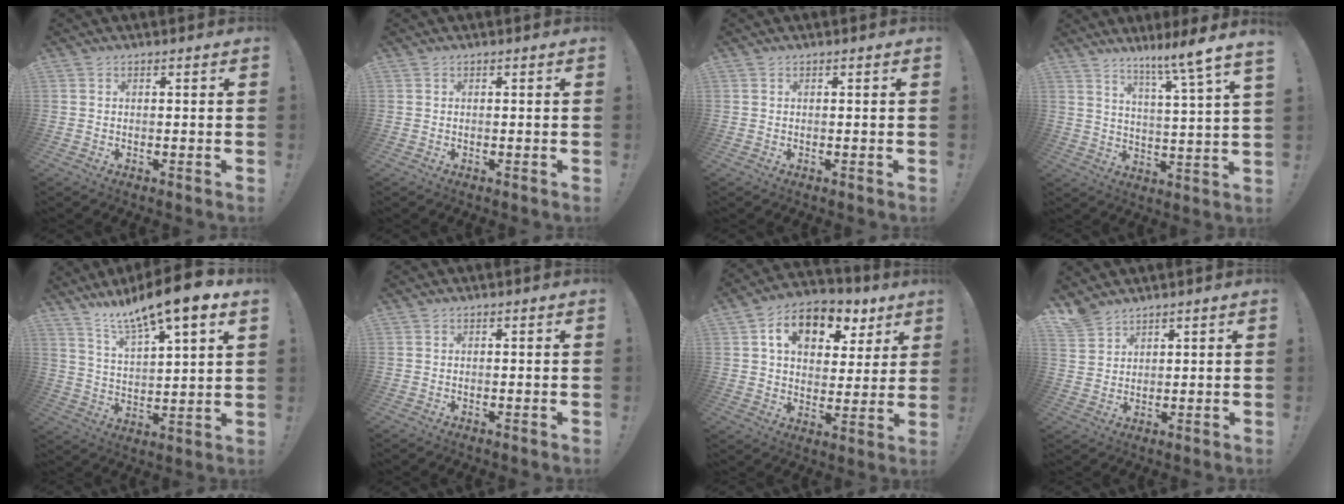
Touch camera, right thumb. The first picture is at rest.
{"total": 0.0}
{"total": 0.0}
{"total": 9.7, "force": [6.8, -1.2, 6.8], "torque": [-0.102, -0.063, 0.098]}
{"total": 12.8, "force": [10.4, 1.3, 7.3], "torque": [-0.135, -0.076, 0.172]}
{"total": 0.0}
{"total": 13.5, "force": [6.9, 8.7, 7.6], "torque": [-0.117, -0.030, 0.124]}
{"total": 4.6, "force": [3.9, 2.3, 0.9], "torque": [-0.020, -0.027, 0.076]}